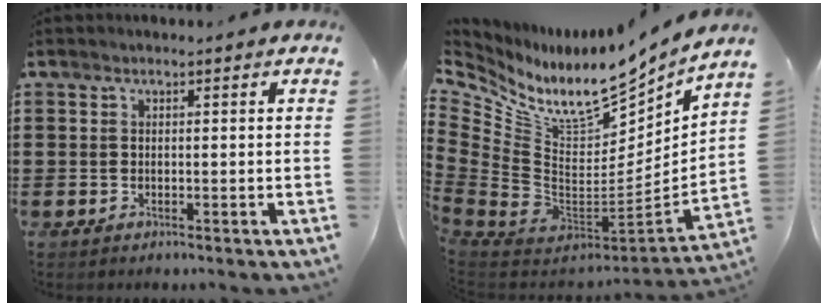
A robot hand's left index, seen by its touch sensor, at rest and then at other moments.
{"total": 10.2, "force": [7.2, 3.8, 6.1], "torque": [-0.127, -0.071, 0.119]}